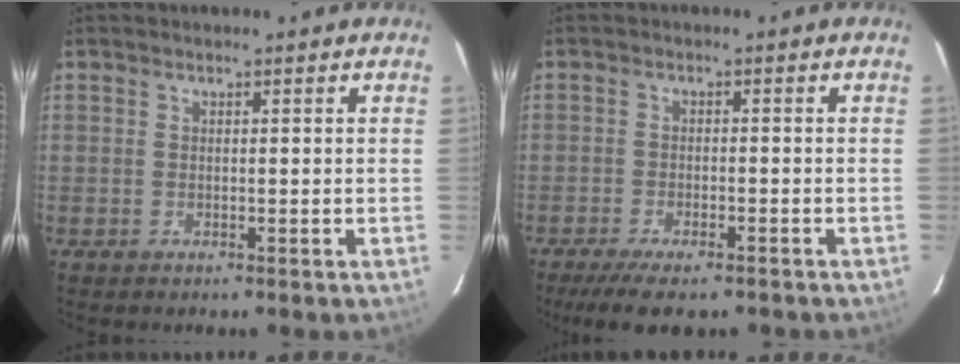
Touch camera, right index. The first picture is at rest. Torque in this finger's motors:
{"motor_torque": [0.89, -0.86, 0.40, 0.10]}